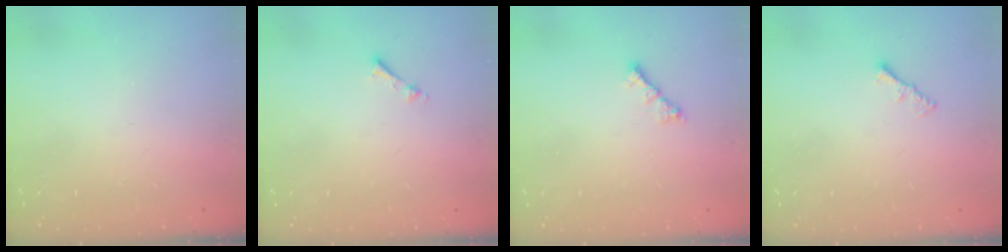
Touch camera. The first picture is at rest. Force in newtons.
{"total": 0.6, "press": 0.6, "slide": 0.2}
{"total": 2.0, "press": 1.9, "slide": 0.5}
{"total": 1.6, "press": 1.5, "slide": 0.5}